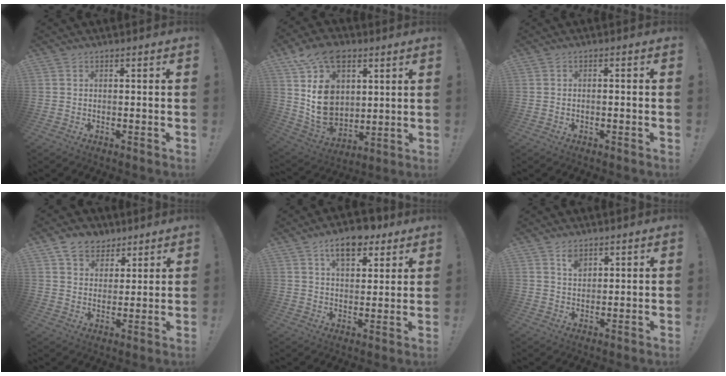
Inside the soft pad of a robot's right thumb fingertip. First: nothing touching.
{"total": 19.3, "force": [6.6, 13.9, 11.7], "torque": [-0.229, -0.040, 0.123]}
{"total": 0.9, "force": [-0.7, 0.2, 0.6], "torque": [-0.011, 0.004, -0.011]}
{"total": 8.2, "force": [5.4, 5.9, 1.5], "torque": [-0.019, -0.031, 0.105]}
{"total": 10.3, "force": [6.4, 5.5, 5.9], "torque": [-0.085, -0.027, 0.114]}
{"total": 3.8, "force": [2.6, 2.2, 1.7], "torque": [-0.014, -0.020, 0.045]}